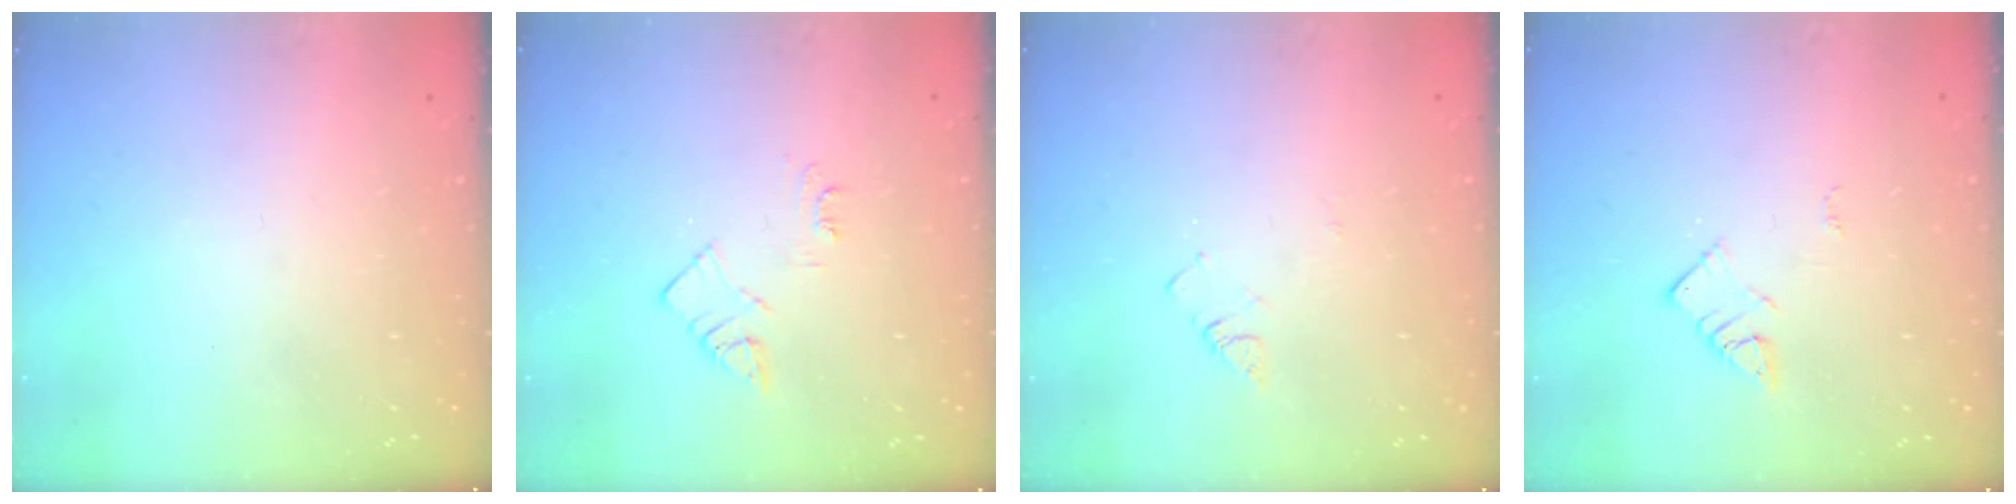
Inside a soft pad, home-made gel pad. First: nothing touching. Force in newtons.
{"total": 5.5, "press": 5.4, "slide": 0.7}
{"total": 3.1, "press": 3.1, "slide": 0.5}
{"total": 3.3, "press": 3.3, "slide": 0.2}